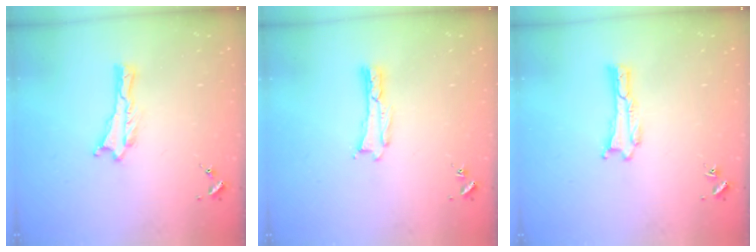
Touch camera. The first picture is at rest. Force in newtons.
{"total": 0.0}
{"total": 0.0}